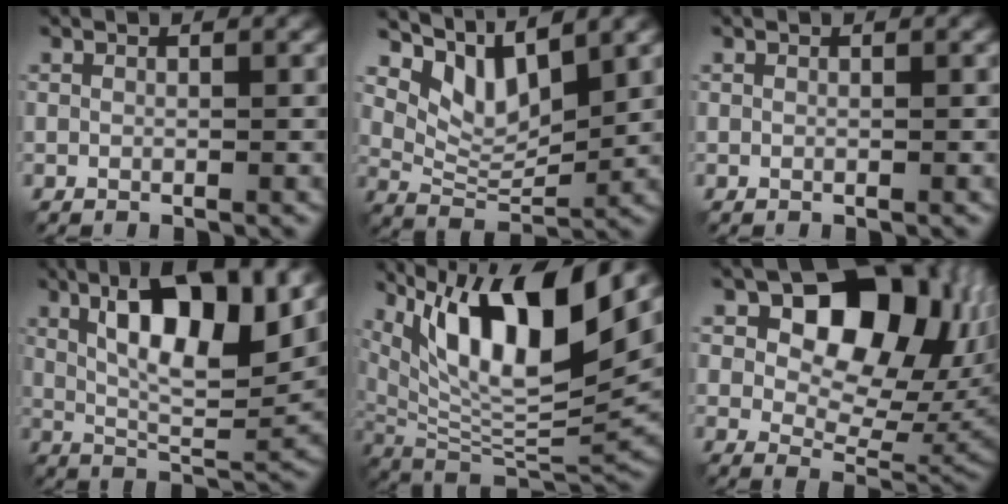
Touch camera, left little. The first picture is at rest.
{"total": 5.4, "force": [3.4, 2.2, 3.5], "torque": [-0.067, -0.009, 0.061]}
{"total": 0.0}
{"total": 10.7, "force": [3.6, 3.8, 9.4], "torque": [-0.150, 0.001, 0.059]}
{"total": 14.2, "force": [6.3, 4.7, 11.8], "torque": [-0.204, 0.013, 0.110]}
{"total": 12.4, "force": [3.7, 7.7, 9.0], "torque": [-0.124, 0.001, 0.057]}